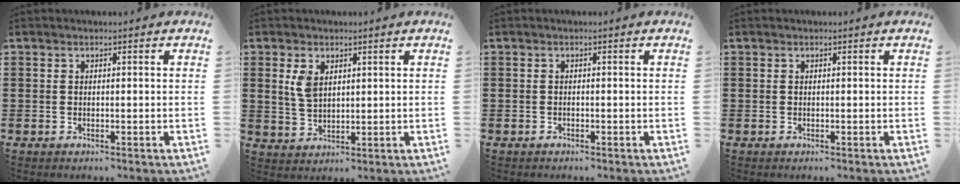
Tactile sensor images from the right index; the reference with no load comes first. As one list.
[{"total": 3.6, "force": [1.5, 2.1, 2.5], "torque": [-0.056, 0.007, 0.027]}, {"total": 0.0}, {"total": 0.0}]